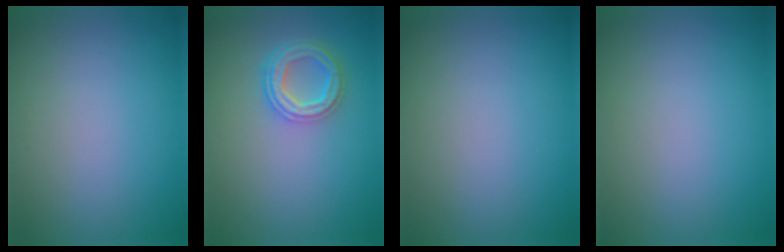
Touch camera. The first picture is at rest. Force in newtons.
{"total": 4.2, "press": 3.3, "slide": 2.6}
{"total": 0.0}
{"total": 0.0}